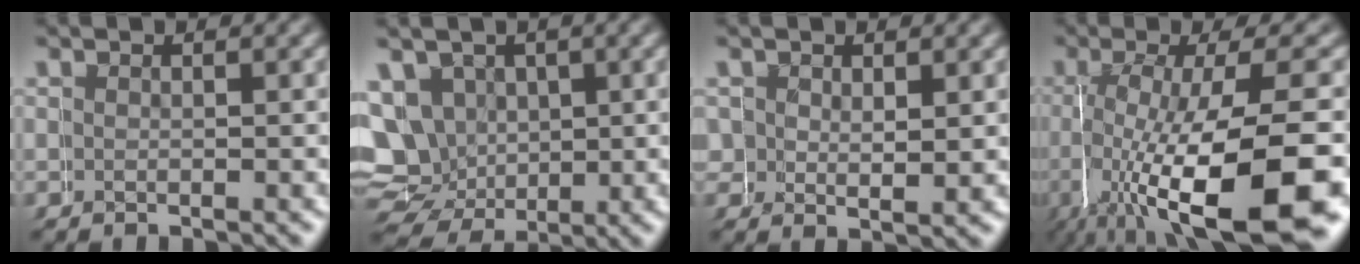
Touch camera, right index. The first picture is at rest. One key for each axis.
{"total": 10.7, "fx": 0.5, "fy": 10.2, "fz": 3.3, "tx": -0.111, "ty": -0.049, "tz": 0.018}
{"total": 1.8, "fx": 1.4, "fy": 1.1, "fz": 0.4, "tx": -0.023, "ty": -0.018, "tz": 0.034}
{"total": 12.5, "fx": -2.3, "fy": 5.0, "fz": 11.2, "tx": -0.206, "ty": -0.041, "tz": -0.001}